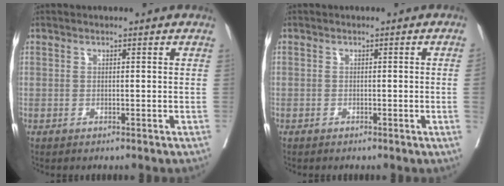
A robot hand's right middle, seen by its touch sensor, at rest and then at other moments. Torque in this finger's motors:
{"motor_torque": [1.07, -1.07, -0.43, -0.21]}